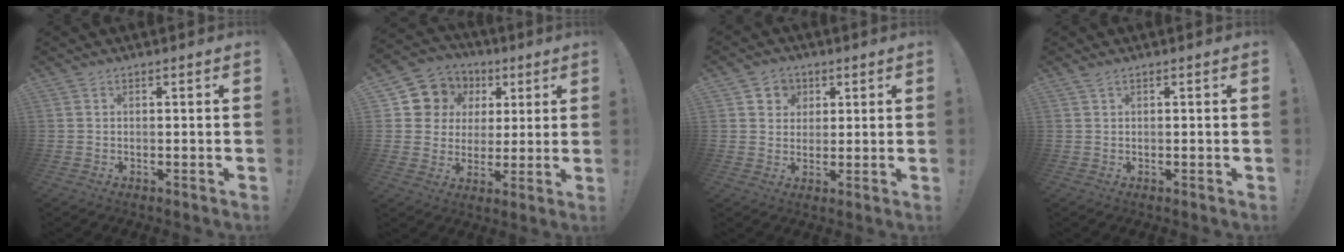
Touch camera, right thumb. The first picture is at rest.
{"total": 9.8, "force": [2.9, 9.2, 1.8], "torque": [-0.031, -0.016, 0.065]}
{"total": 5.7, "force": [2.0, 5.2, 0.9], "torque": [-0.009, -0.012, 0.039]}
{"total": 1.1, "force": [0.9, 0.3, 0.5], "torque": [-0.006, -0.001, 0.015]}